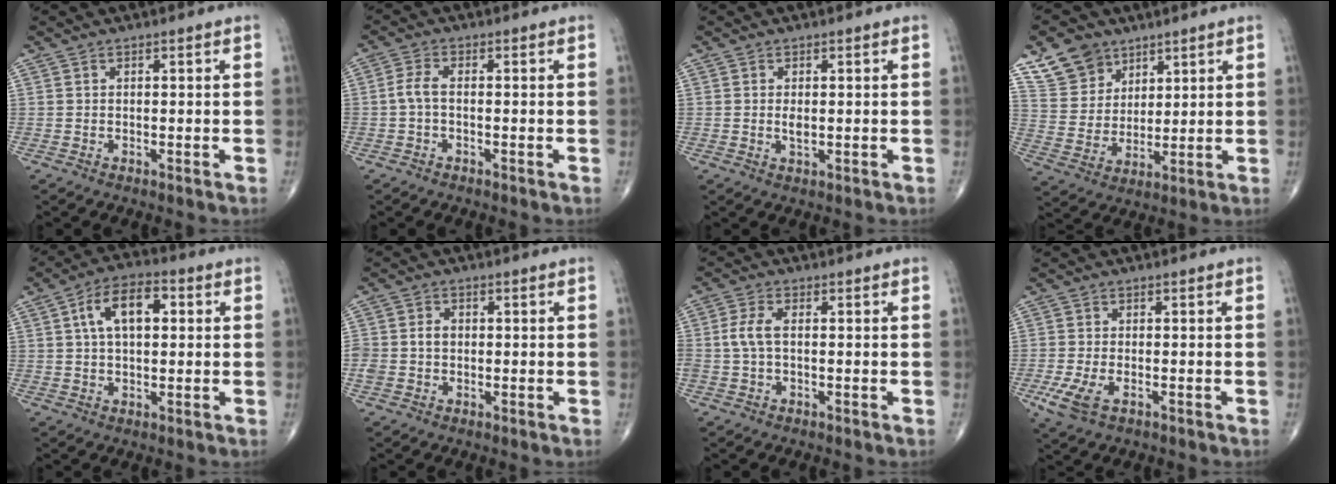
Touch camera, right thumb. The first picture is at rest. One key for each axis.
{"total": 2.8, "fx": -0.5, "fy": 1.2, "fz": 2.5, "tx": -0.057, "ty": 0.004, "tz": -0.017}
{"total": 1.7, "fx": 0.1, "fy": 0.8, "fz": 1.5, "tx": -0.026, "ty": -0.004, "tz": 0.003}
{"total": 10.2, "fx": 6.8, "fy": 7.2, "fz": 2.5, "tx": -0.021, "ty": -0.034, "tz": 0.139}
{"total": 9.8, "fx": 2.2, "fy": 5.2, "fz": 8.0, "tx": -0.130, "ty": 0.020, "tz": 0.031}
{"total": 4.0, "fx": -0.1, "fy": 3.2, "fz": 2.4, "tx": -0.048, "ty": 0.012, "tz": 0.000}
{"total": 4.0, "fx": -0.1, "fy": 2.1, "fz": 3.4, "tx": -0.089, "ty": 0.009, "tz": -0.004}
{"total": 5.3, "fx": -2.1, "fy": 2.6, "fz": 4.1, "tx": -0.099, "ty": -0.006, "tz": -0.036}